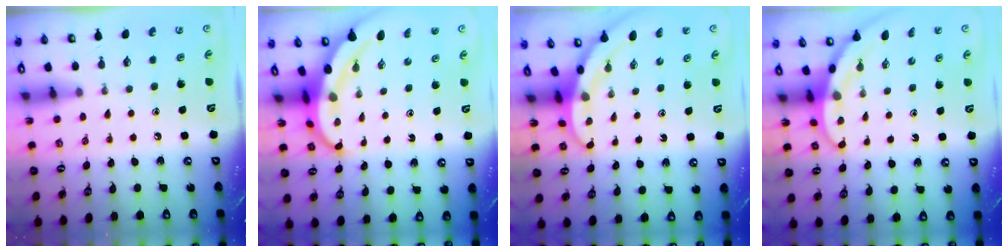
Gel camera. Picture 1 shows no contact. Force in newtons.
{"total": 6.1, "press": 6.0, "slide": 1.5}
{"total": 3.3, "press": 3.3, "slide": 0.1}
{"total": 3.2, "press": 3.2, "slide": 0.1}